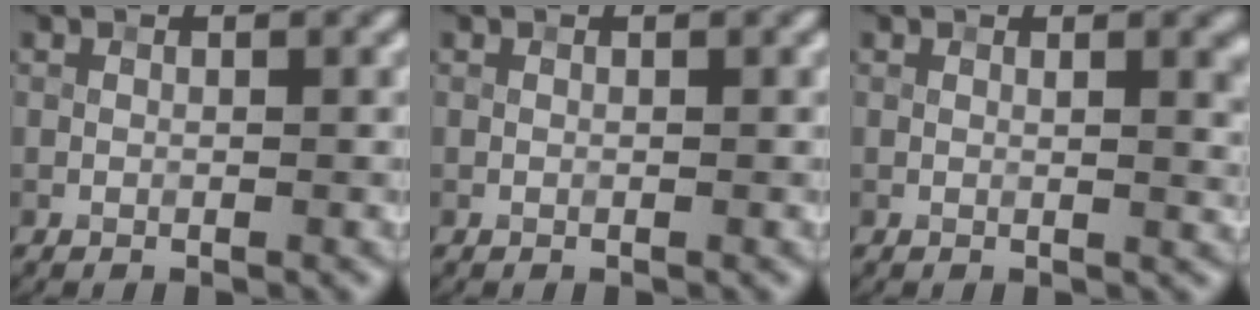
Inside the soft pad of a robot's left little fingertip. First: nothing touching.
{"total": 0.0}
{"total": 2.5, "force": [0.7, 0.8, 2.3], "torque": [-0.019, 0.004, 0.006]}